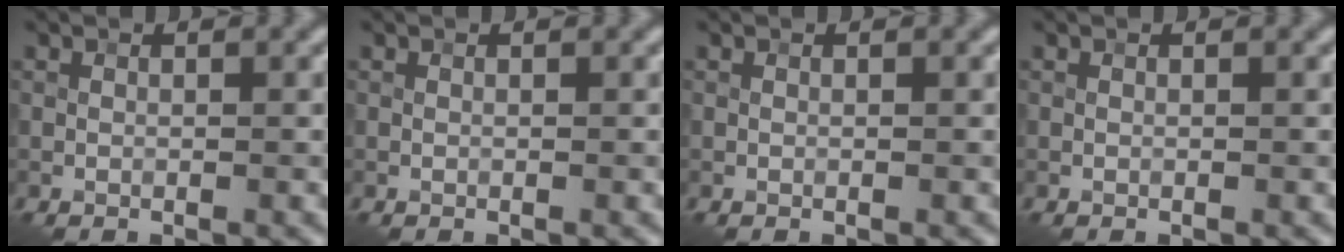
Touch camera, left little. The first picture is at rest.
{"total": 0.0}
{"total": 0.0}
{"total": 0.0}